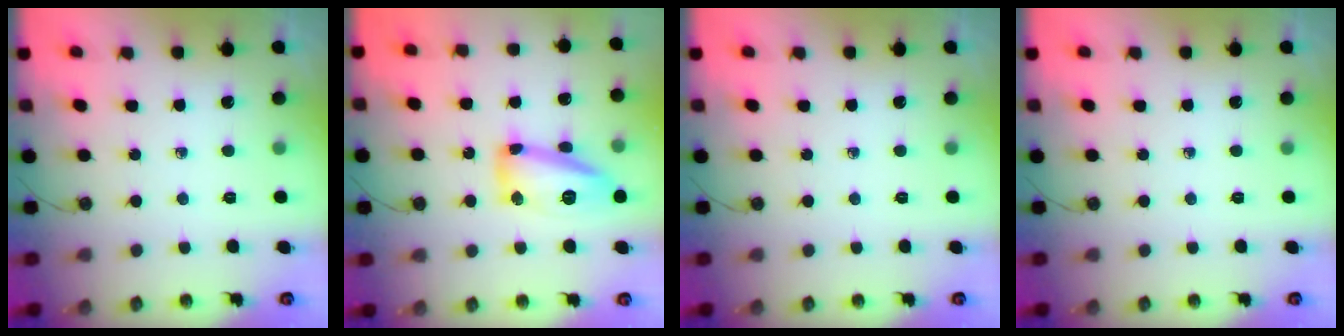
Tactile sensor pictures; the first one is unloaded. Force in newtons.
{"total": 14.6, "press": 14.5, "slide": 0.7}
{"total": 0.0}
{"total": 0.0}